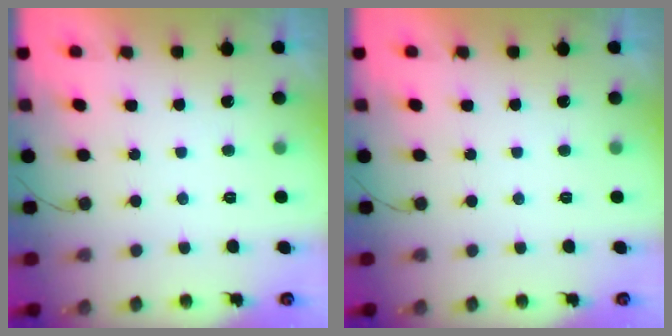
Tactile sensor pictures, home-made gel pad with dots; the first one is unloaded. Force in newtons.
{"total": 0.0}